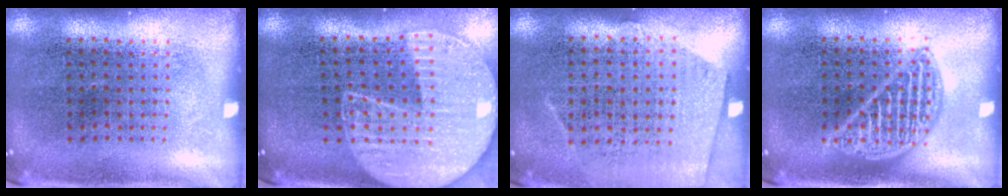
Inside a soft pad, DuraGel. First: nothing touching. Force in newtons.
{"total": 2.2, "press": 1.9, "slide": 1.0}
{"total": 0.6, "press": 0.2, "slide": 0.6}
{"total": 1.9, "press": 1.9, "slide": 0.3}